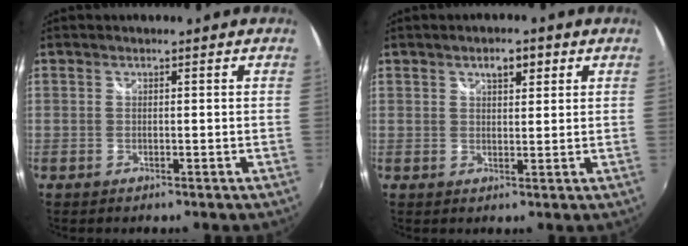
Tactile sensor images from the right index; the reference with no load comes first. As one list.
[{"total": 3.5, "force": [1.9, 1.7, 2.4], "torque": [-0.035, 0.010, 0.029]}]